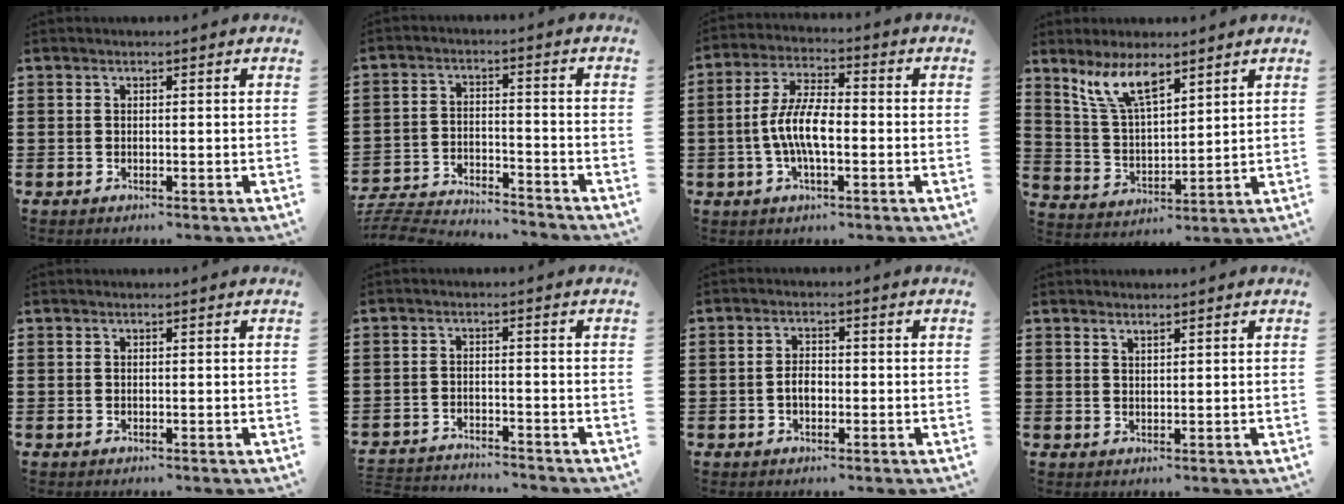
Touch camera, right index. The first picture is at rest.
{"total": 5.1, "force": [-5.0, 0.2, 0.7], "torque": [-0.034, -0.004, -0.108]}
{"total": 7.7, "force": [-1.4, 2.8, 7.0], "torque": [-0.156, -0.004, -0.033]}
{"total": 8.1, "force": [5.8, 2.4, 5.0], "torque": [-0.115, -0.010, 0.107]}
{"total": 0.0}
{"total": 2.7, "force": [-2.7, 0.0, -0.1], "torque": [-0.005, -0.002, -0.059]}
{"total": 2.5, "force": [-0.6, 1.4, 2.1], "torque": [-0.040, 0.002, -0.011]}
{"total": 1.2, "force": [1.2, 0.2, 0.3], "torque": [-0.006, -0.001, 0.022]}